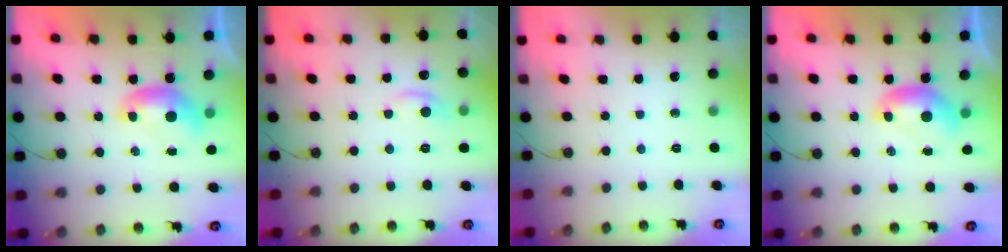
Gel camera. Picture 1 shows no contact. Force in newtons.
{"total": 1.8, "press": 1.6, "slide": 0.8}
{"total": 0.0}
{"total": 0.0}